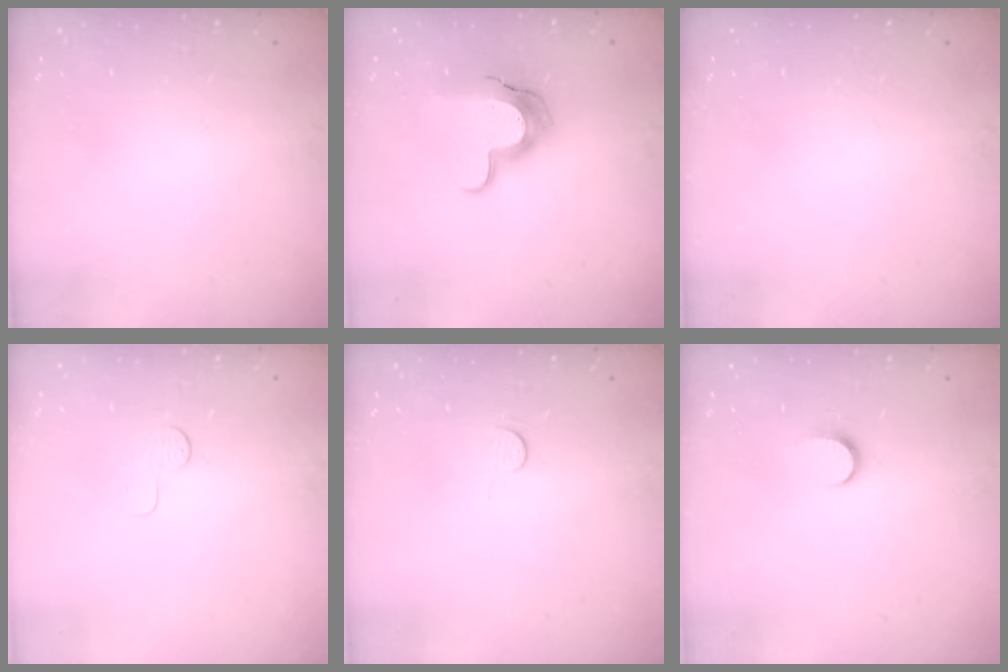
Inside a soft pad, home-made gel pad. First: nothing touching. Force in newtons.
{"total": 13.0, "press": 13.0, "slide": 1.0}
{"total": 0.0}
{"total": 4.0, "press": 4.0, "slide": 0.4}
{"total": 2.8, "press": 2.8, "slide": 0.4}
{"total": 5.7, "press": 5.7, "slide": 0.6}